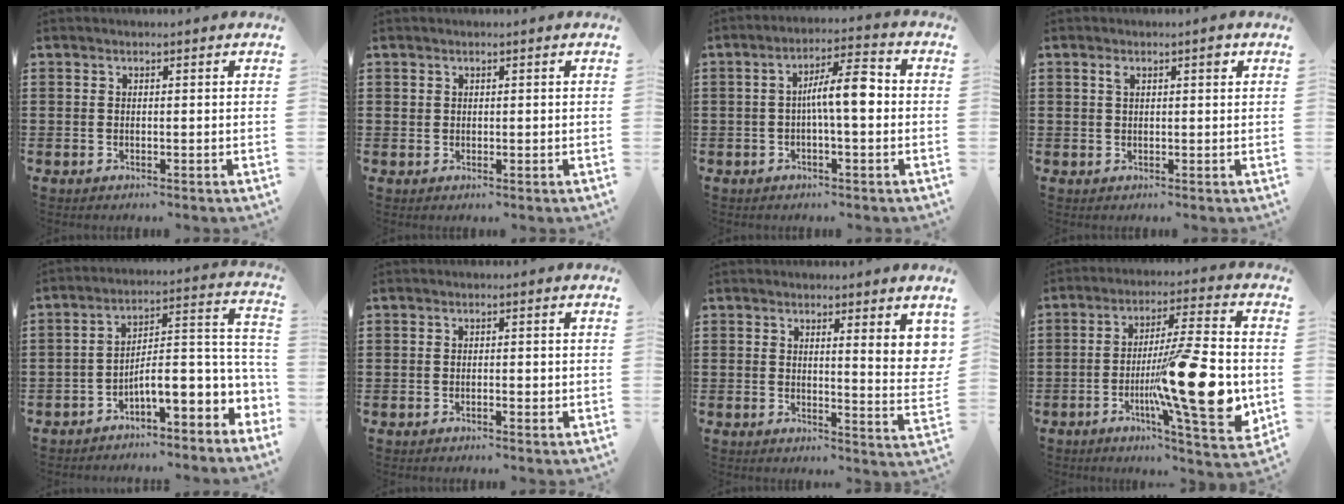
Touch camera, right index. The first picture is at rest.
{"total": 0.7, "force": [0.4, 0.5, 0.2], "torque": [-0.006, 0.003, 0.009]}
{"total": 7.5, "force": [-0.2, 1.8, 7.2], "torque": [-0.132, 0.012, -0.007]}
{"total": 2.1, "force": [1.0, 0.7, 1.7], "torque": [-0.029, 0.003, 0.014]}
{"total": 7.9, "force": [-3.4, 2.4, 6.7], "torque": [-0.101, -0.029, -0.069]}
{"total": 1.0, "force": [-0.4, 0.3, 0.9], "torque": [-0.016, -0.002, -0.006]}
{"total": 3.7, "force": [2.3, 0.1, 2.9], "torque": [-0.051, -0.015, 0.035]}
{"total": 17.9, "force": [-3.7, 3.6, 17.2], "torque": [-0.264, -0.016, -0.061]}